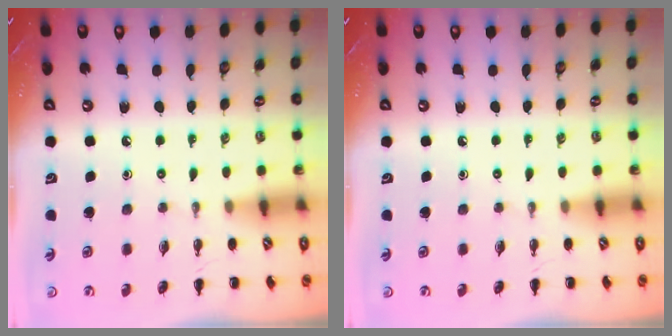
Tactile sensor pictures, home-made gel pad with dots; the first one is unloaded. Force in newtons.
{"total": 0.0}